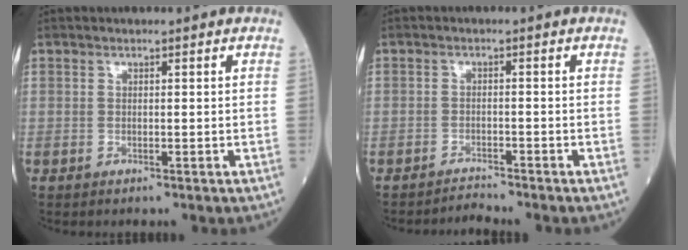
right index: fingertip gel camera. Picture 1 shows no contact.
{"total": 2.1, "force": [-1.8, -0.8, -0.6], "torque": [0.012, -0.013, -0.027]}